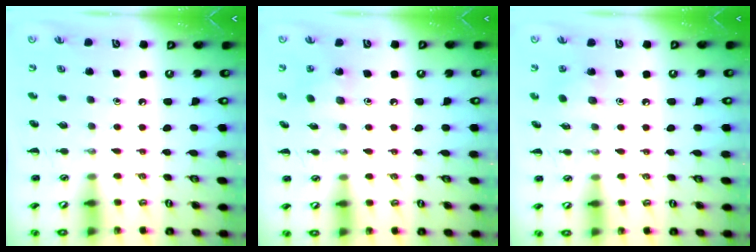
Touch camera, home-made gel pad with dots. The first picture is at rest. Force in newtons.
{"total": 4.7, "press": 4.6, "slide": 1.1}
{"total": 5.3, "press": 5.2, "slide": 1.2}